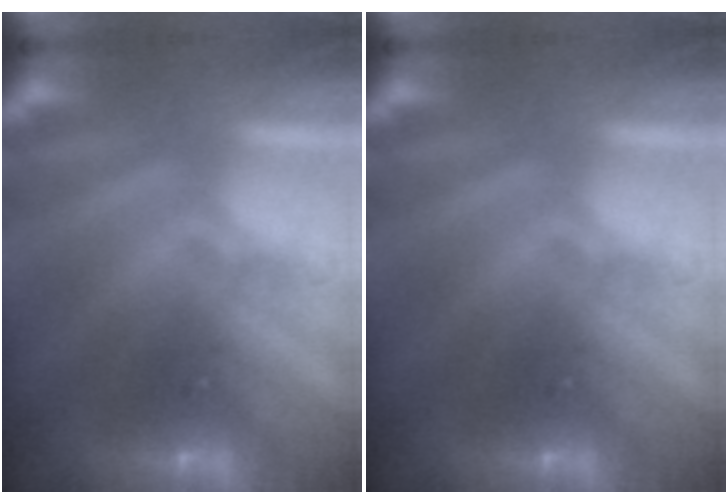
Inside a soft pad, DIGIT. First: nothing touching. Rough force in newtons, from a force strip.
{"total": 0.0}